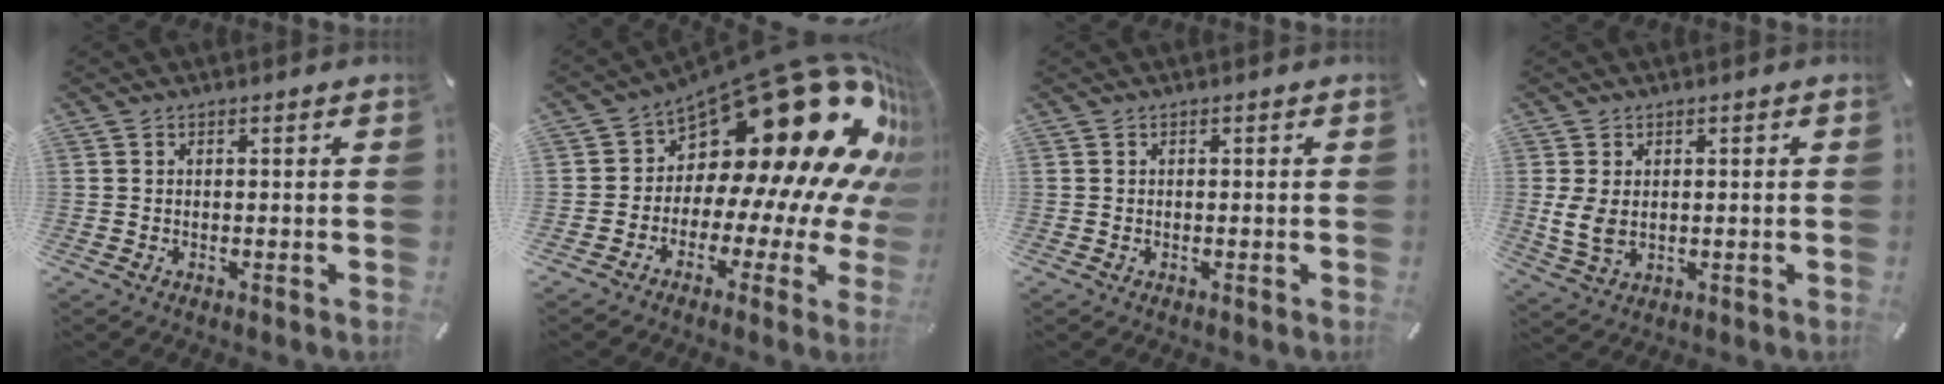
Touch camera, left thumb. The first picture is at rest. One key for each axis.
{"total": 28.1, "fx": 12.6, "fy": 13.5, "fz": 21.2, "tx": -0.304, "ty": -0.135, "tz": 0.243}
{"total": 0.0}
{"total": 5.9, "fx": 0.2, "fy": 4.1, "fz": 4.2, "tx": -0.089, "ty": -0.001, "tz": 0.003}